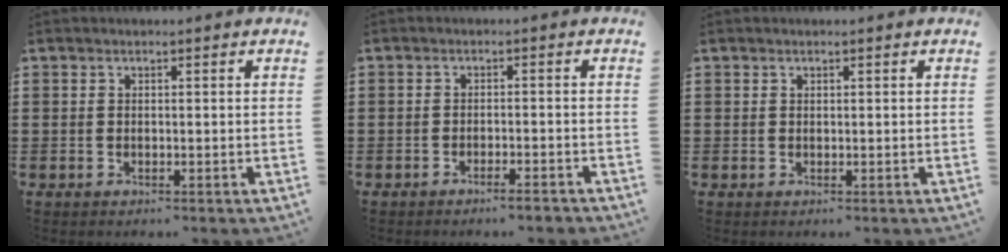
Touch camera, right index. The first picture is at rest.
{"total": 1.9, "force": [-1.6, -0.1, 1.0], "torque": [-0.019, -0.003, -0.029]}
{"total": 0.0}